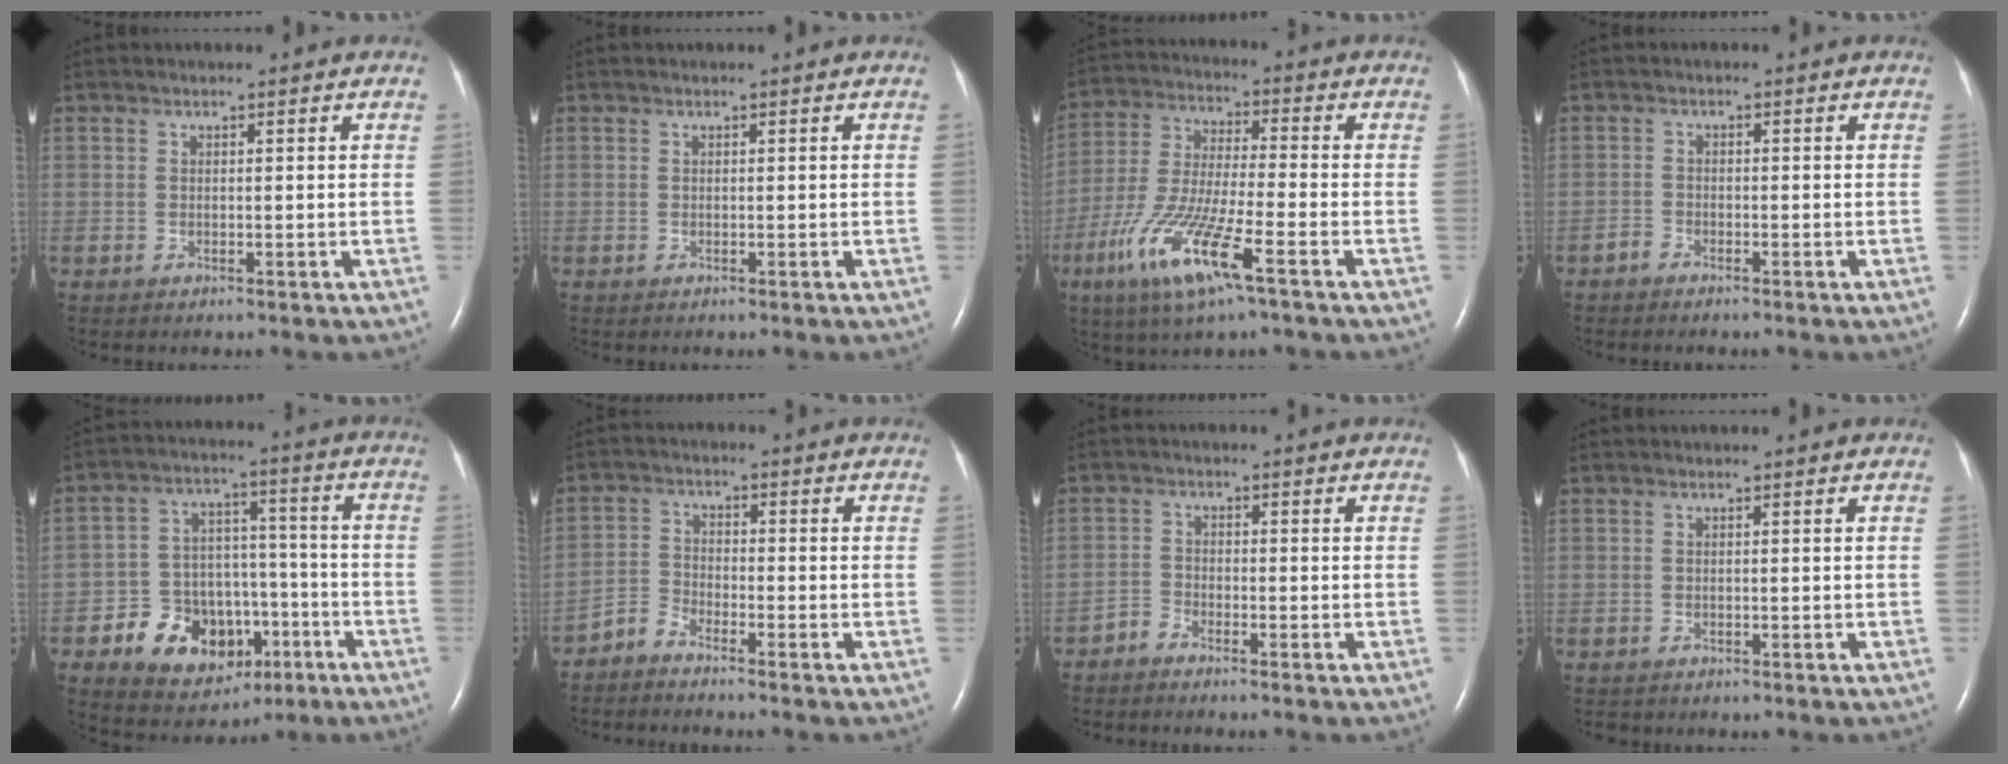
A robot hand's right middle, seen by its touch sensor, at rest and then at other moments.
{"total": 0.0}
{"total": 13.3, "force": [-6.7, 1.3, 11.4], "torque": [-0.246, -0.023, -0.127]}
{"total": 1.1, "force": [-1.0, 0.3, 0.2], "torque": [-0.009, 0.000, -0.022]}
{"total": 12.8, "force": [-5.9, 9.2, 6.6], "torque": [-0.107, 0.030, -0.082]}
{"total": 2.8, "force": [-2.8, 0.5, 0.2], "torque": [-0.009, -0.009, -0.059]}
{"total": 1.8, "force": [-1.7, 0.3, 0.2], "torque": [-0.006, -0.002, -0.036]}
{"total": 0.7, "force": [-0.6, 0.3, 0.0], "torque": [-0.008, -0.001, -0.010]}